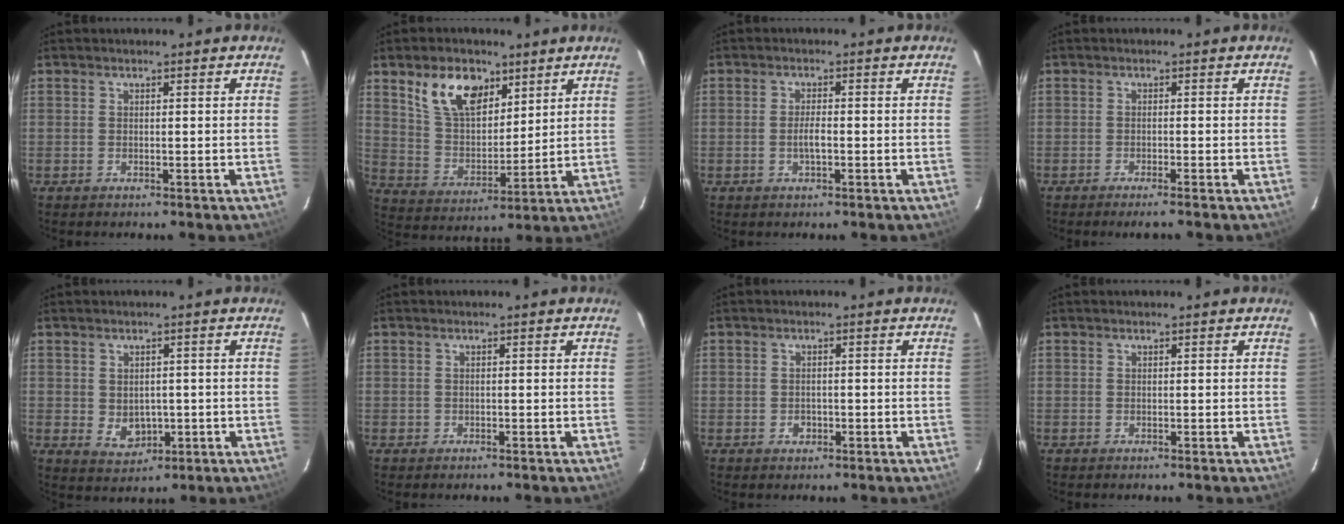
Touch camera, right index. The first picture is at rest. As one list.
[{"total": 12.4, "force": [7.1, 7.2, 7.2], "torque": [-0.135, 0.020, 0.141]}, {"total": 2.4, "force": [-0.7, 0.7, 2.2], "torque": [-0.042, 0.002, -0.012]}, {"total": 2.2, "force": [-1.8, -0.3, 1.1], "torque": [-0.027, -0.004, -0.032]}, {"total": 4.7, "force": [-0.5, 3.8, 2.6], "torque": [-0.047, -0.003, 0.006]}, {"total": 0.7, "force": [-0.3, 0.6, -0.1], "torque": [0.001, 0.003, -0.004]}, {"total": 1.8, "force": [-0.6, 1.6, 0.5], "torque": [-0.009, 0.003, -0.005]}, {"total": 0.0}]